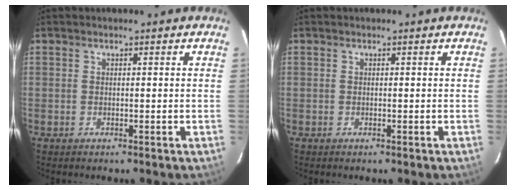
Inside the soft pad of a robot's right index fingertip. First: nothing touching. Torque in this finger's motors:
{"motor_torque": [0.05, 0.02, -0.01, 0.00]}